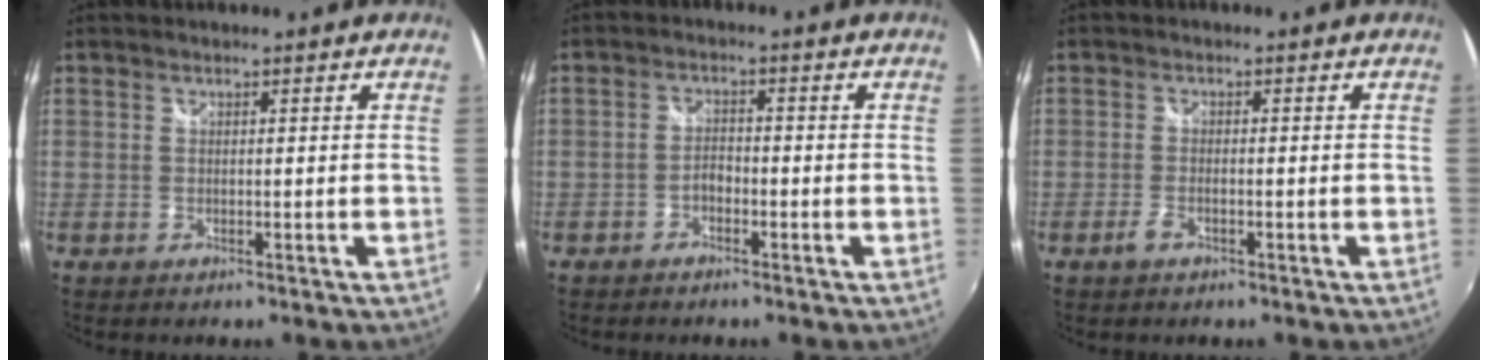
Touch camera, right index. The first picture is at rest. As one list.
[{"total": 2.2, "force": [-1.7, 1.0, 1.1], "torque": [-0.026, 0.006, -0.031]}, {"total": 2.2, "force": [-1.5, 0.7, 1.4], "torque": [-0.038, -0.002, -0.030]}]